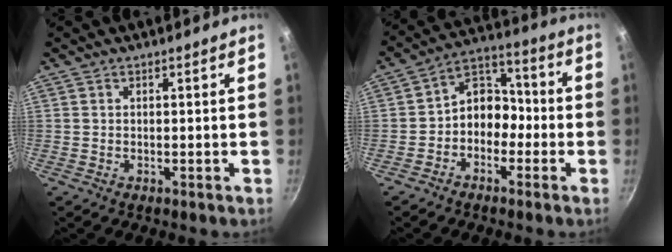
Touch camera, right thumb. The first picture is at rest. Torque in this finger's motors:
{"motor_torque": [-0.09, 0.19, 0.01, -0.19, 0.07]}